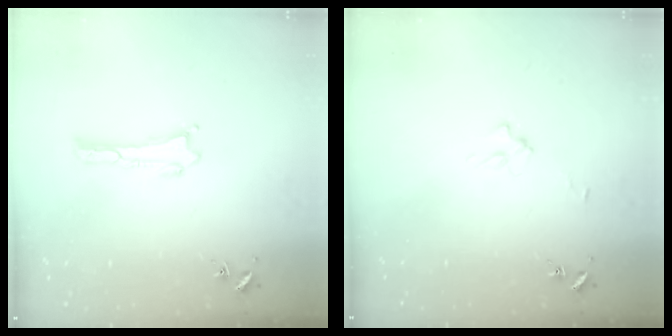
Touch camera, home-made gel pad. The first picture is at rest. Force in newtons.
{"total": 2.9, "press": 2.9, "slide": 0.4}